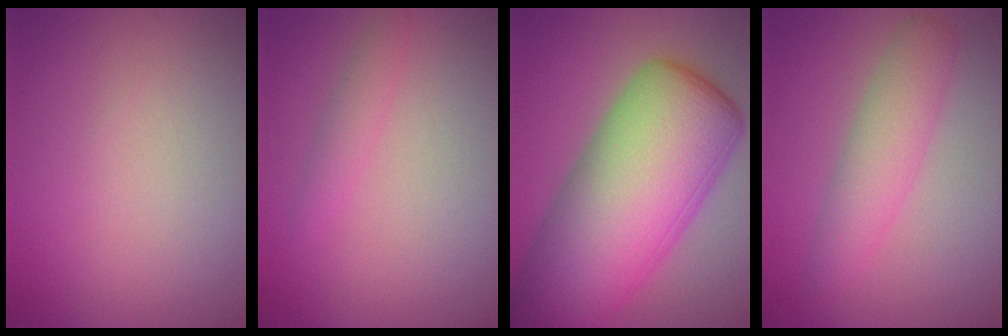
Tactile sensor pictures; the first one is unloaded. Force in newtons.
{"total": 1.3, "press": 1.3, "slide": 0.1}
{"total": 14.4, "press": 14.4, "slide": 0.2}
{"total": 3.5, "press": 3.5, "slide": 0.0}